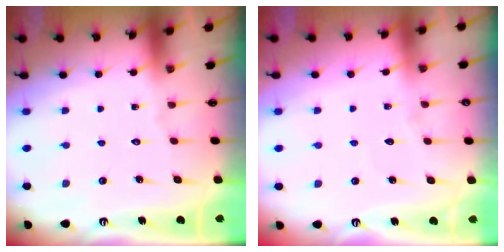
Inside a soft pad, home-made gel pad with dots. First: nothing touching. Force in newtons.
{"total": 2.3, "press": 2.3, "slide": 0.3}